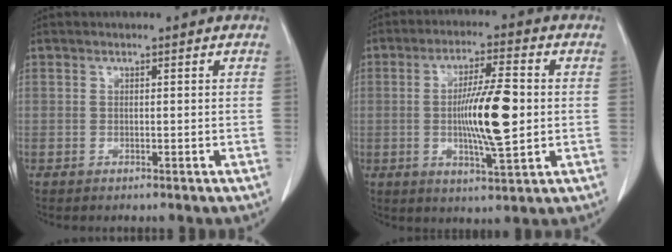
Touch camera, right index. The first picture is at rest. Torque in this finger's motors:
{"motor_torque": [0.85, 0.56, 0.47, 0.13]}